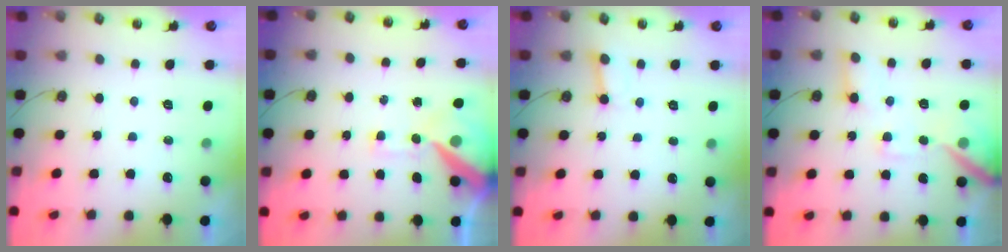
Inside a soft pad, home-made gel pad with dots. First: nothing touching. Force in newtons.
{"total": 16.1, "press": 16.0, "slide": 2.3}
{"total": 2.3, "press": 2.3, "slide": 0.1}
{"total": 13.4, "press": 13.3, "slide": 1.7}